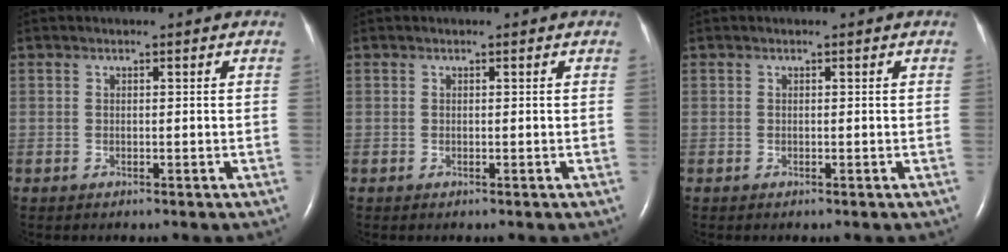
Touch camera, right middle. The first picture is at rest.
{"total": 0.0}
{"total": 0.0}